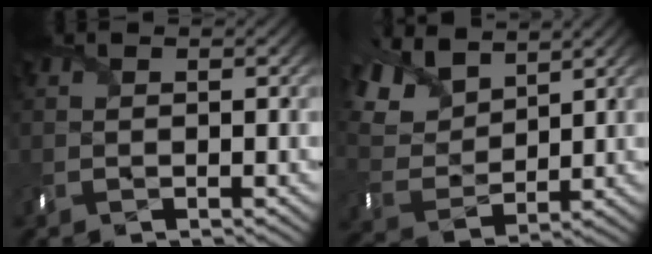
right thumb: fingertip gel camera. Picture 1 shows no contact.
{"total": 10.2, "force": [6.8, 5.3, 5.4], "torque": [-0.166, 0.024, 0.120]}